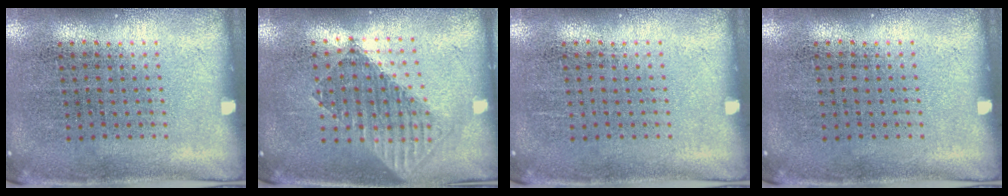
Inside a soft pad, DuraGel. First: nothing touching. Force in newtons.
{"total": 1.6, "press": 1.4, "slide": 0.9}
{"total": 0.0}
{"total": 0.0}